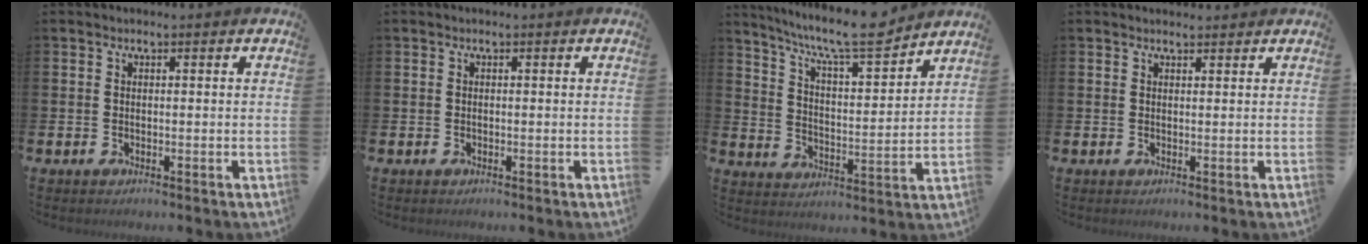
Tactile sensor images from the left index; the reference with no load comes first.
{"total": 0.0}
{"total": 10.1, "force": [9.0, 1.0, 4.5], "torque": [-0.104, -0.059, 0.153]}
{"total": 1.1, "force": [1.1, 0.2, 0.2], "torque": [0.005, -0.003, 0.018]}